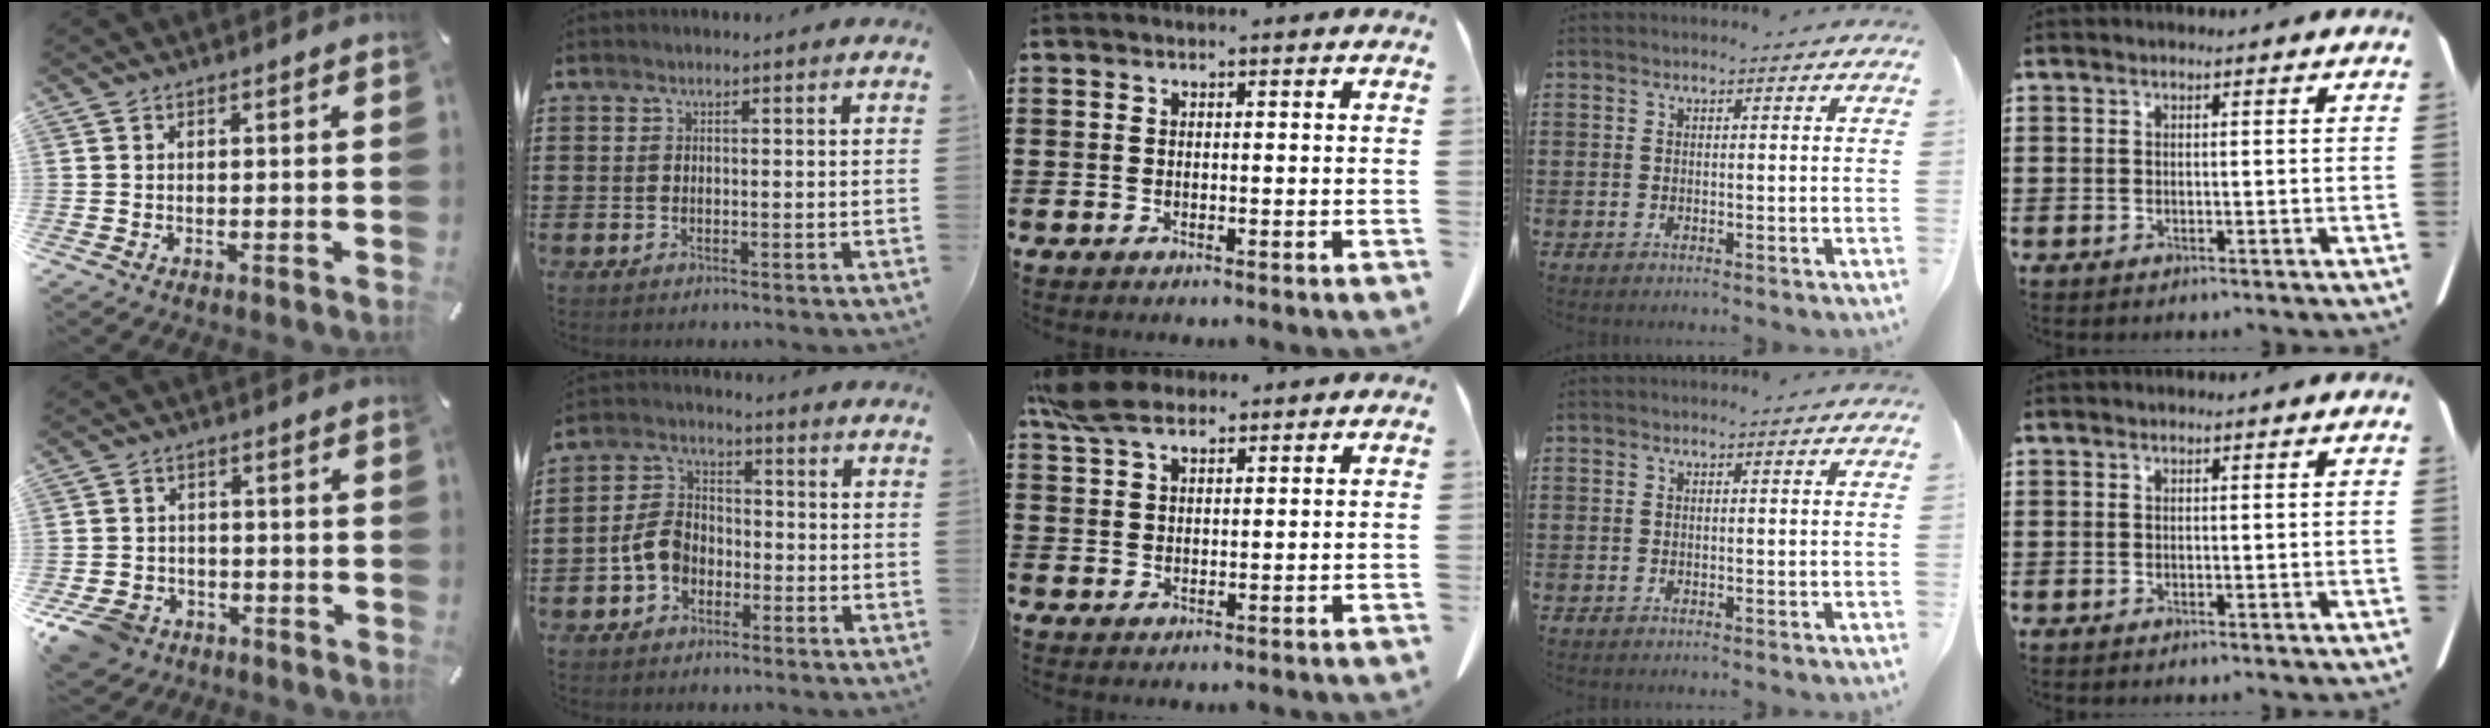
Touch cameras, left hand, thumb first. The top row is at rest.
{"thumb": {"total": 7.8, "force": [-4.7, 5.5, 2.9], "torque": [-0.074, 0.026, -0.091]}, "index": {"total": 6.1, "force": [-2.4, 4.4, 3.4], "torque": [-0.091, 0.008, -0.053]}, "middle": {"total": 6.4, "force": [4.8, 2.7, 3.4], "torque": [-0.081, 0.001, 0.091]}}